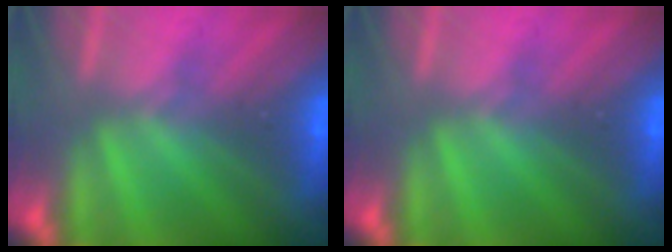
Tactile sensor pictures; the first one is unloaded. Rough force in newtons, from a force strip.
{"total": 0.0}